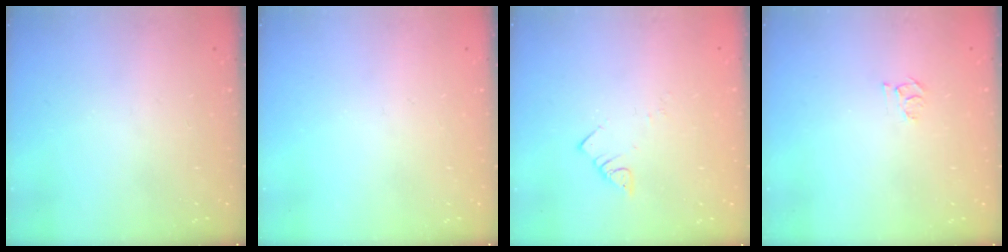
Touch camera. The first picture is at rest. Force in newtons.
{"total": 0.0}
{"total": 3.3, "press": 3.2, "slide": 0.6}
{"total": 3.6, "press": 3.6, "slide": 0.4}